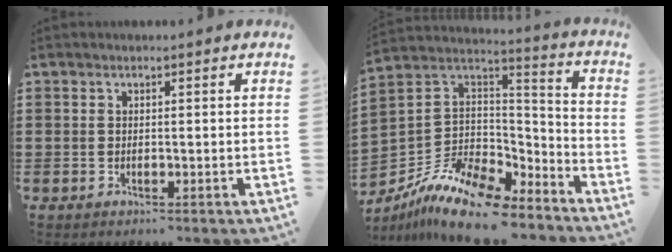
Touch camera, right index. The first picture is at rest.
{"total": 12.1, "force": [-9.2, 4.9, 6.1], "torque": [-0.132, 0.020, -0.175]}